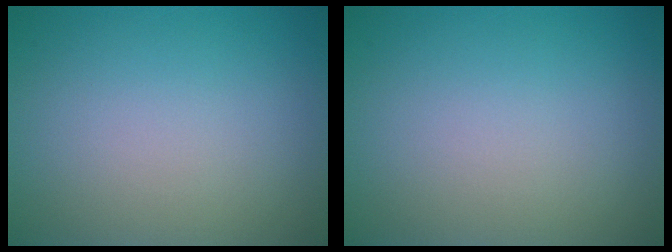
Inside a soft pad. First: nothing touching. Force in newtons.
{"total": 0.0}